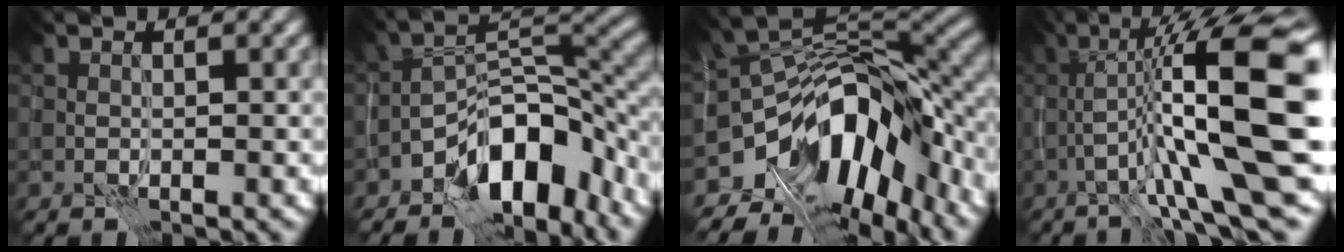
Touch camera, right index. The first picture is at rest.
{"total": 9.3, "force": [-5.8, 4.3, 6.0], "torque": [-0.072, 0.012, -0.108]}
{"total": 13.5, "force": [-6.9, 7.4, 8.9], "torque": [-0.143, 0.012, -0.116]}
{"total": 13.9, "force": [-1.4, 2.8, 13.6], "torque": [-0.222, 0.027, -0.018]}